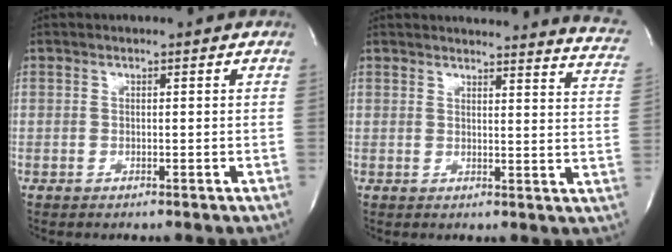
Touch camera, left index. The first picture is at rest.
{"total": 17.7, "force": [17.0, 1.5, 4.5], "torque": [-0.041, -0.085, 0.166]}